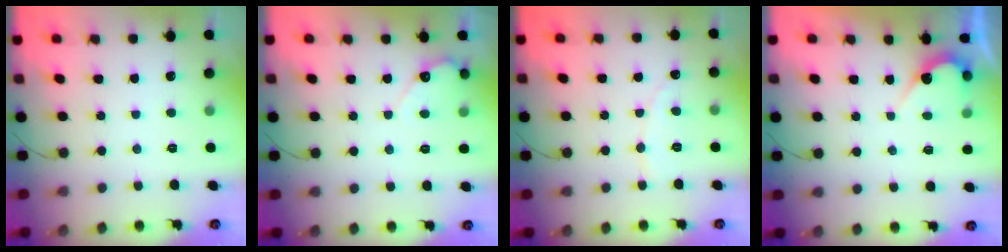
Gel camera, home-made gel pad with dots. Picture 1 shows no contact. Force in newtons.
{"total": 3.8, "press": 3.7, "slide": 0.3}
{"total": 2.9, "press": 2.9, "slide": 0.3}
{"total": 5.0, "press": 5.0, "slide": 0.3}